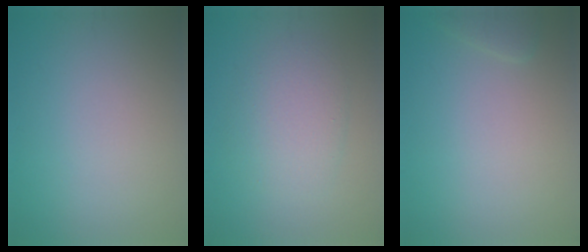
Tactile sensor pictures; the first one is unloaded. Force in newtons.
{"total": 3.6, "press": 3.6, "slide": 0.3}
{"total": 1.2, "press": 1.2, "slide": 0.1}